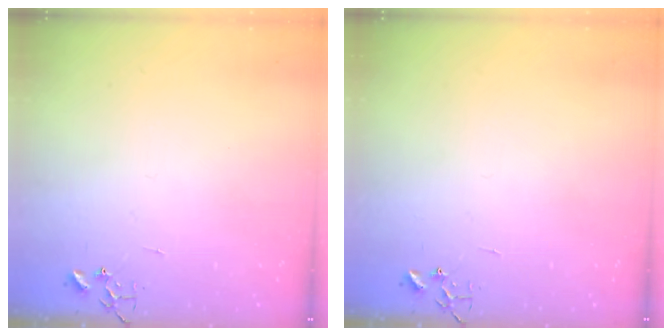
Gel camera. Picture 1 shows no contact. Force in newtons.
{"total": 0.0}